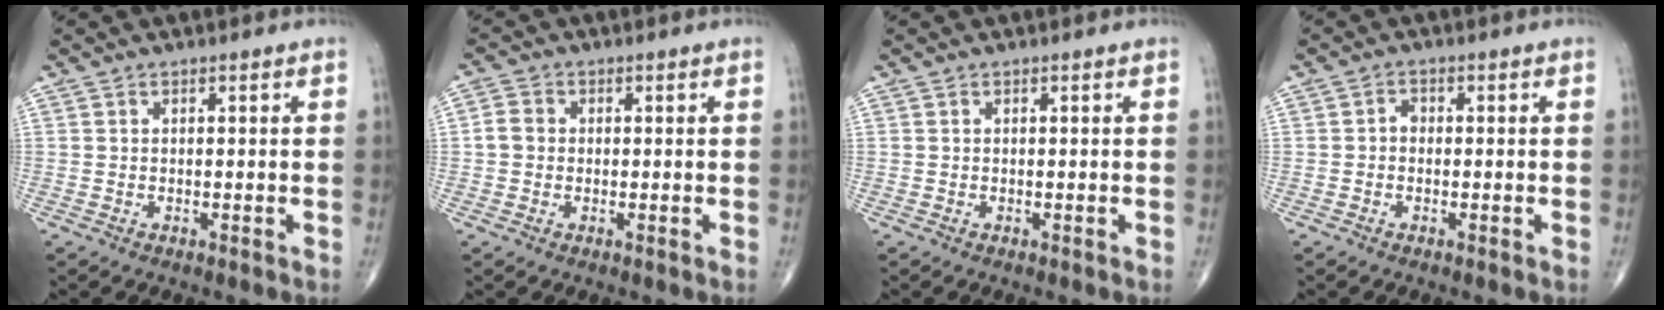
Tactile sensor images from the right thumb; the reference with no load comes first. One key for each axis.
{"total": 3.1, "fx": -0.1, "fy": 2.7, "fz": 1.5, "tx": -0.023, "ty": 0.009, "tz": -0.007}
{"total": 0.0}
{"total": 1.6, "fx": -0.2, "fy": 1.2, "fz": 0.9, "tx": -0.004, "ty": 0.005, "tz": -0.009}